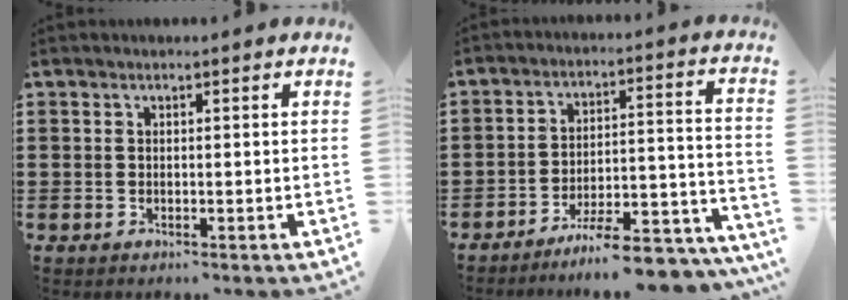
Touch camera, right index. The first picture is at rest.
{"total": 9.1, "force": [-8.0, 1.0, 4.1], "torque": [-0.052, 0.024, -0.149]}